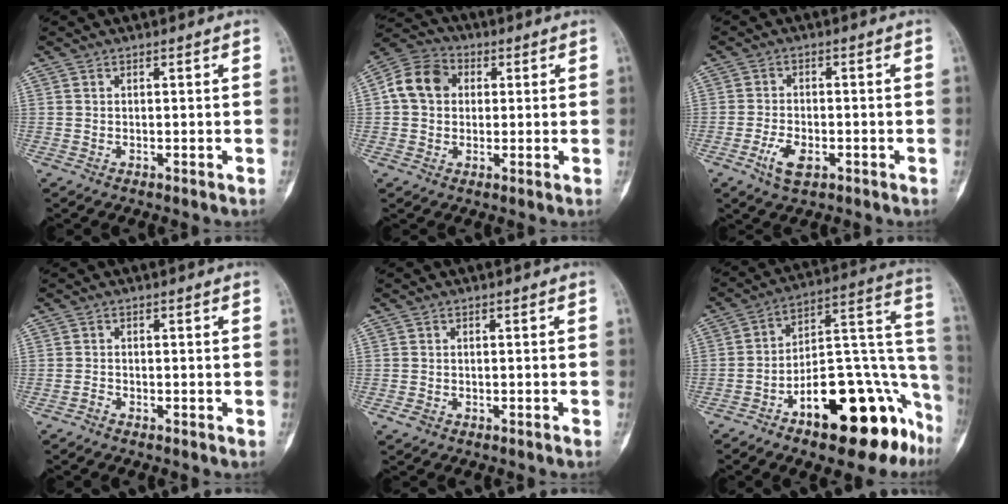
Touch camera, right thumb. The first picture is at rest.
{"total": 9.2, "force": [1.4, 7.5, 5.2], "torque": [-0.084, 0.019, 0.014]}
{"total": 5.0, "force": [-2.3, 2.6, 3.6], "torque": [-0.071, 0.006, -0.041]}
{"total": 0.8, "force": [-0.8, 0.2, 0.1], "torque": [-0.006, 0.004, -0.019]}
{"total": 1.0, "force": [-0.7, 0.5, 0.5], "torque": [-0.020, 0.008, -0.012]}
{"total": 24.7, "force": [-12.9, 10.1, 18.5], "torque": [-0.163, 0.109, -0.188]}